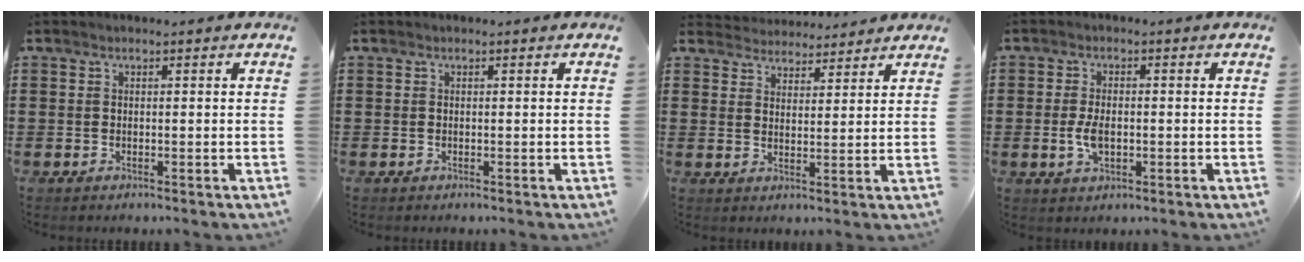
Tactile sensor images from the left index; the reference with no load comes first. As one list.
[{"total": 0.0}, {"total": 3.7, "force": [3.6, 0.6, -0.3], "torque": [-0.008, -0.014, 0.067]}, {"total": 4.1, "force": [-0.4, 2.1, 3.5], "torque": [-0.078, -0.001, -0.011]}]